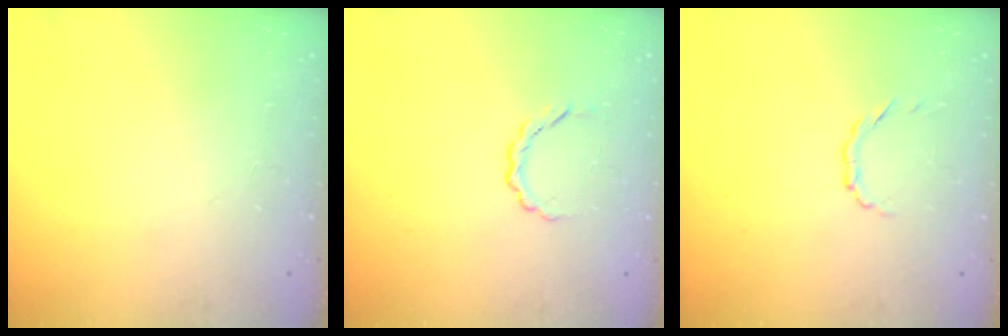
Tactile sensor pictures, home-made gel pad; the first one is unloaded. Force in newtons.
{"total": 3.3, "press": 3.2, "slide": 0.7}
{"total": 2.8, "press": 2.7, "slide": 0.8}